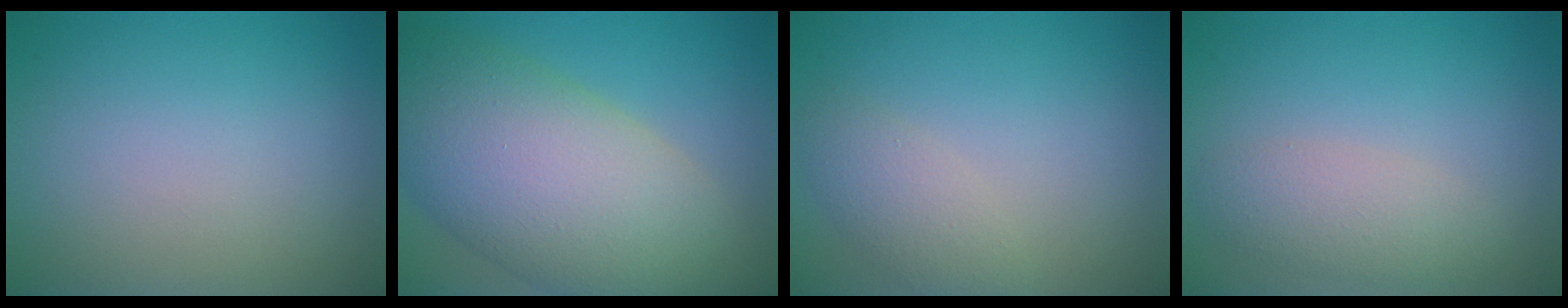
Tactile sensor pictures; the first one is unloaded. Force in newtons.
{"total": 11.9, "press": 11.8, "slide": 0.5}
{"total": 2.4, "press": 2.4, "slide": 0.2}
{"total": 3.0, "press": 3.0, "slide": 0.1}